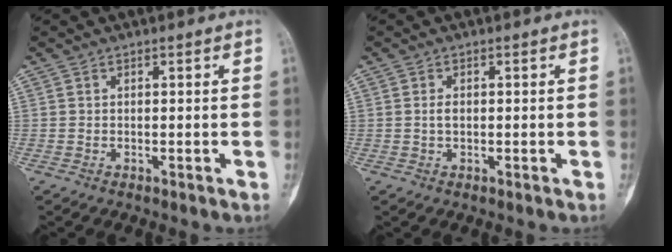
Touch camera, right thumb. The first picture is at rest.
{"total": 1.3, "force": [-0.1, 0.8, 1.1], "torque": [-0.020, 0.002, -0.004]}